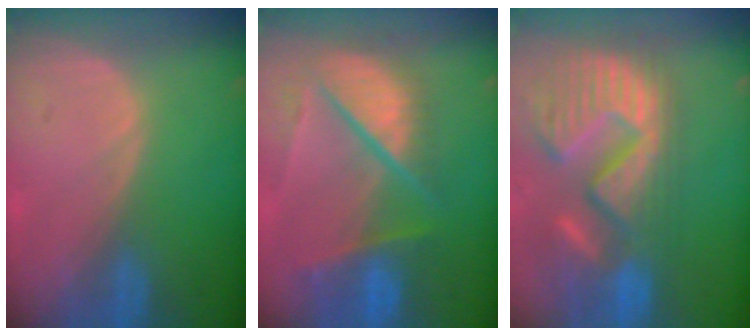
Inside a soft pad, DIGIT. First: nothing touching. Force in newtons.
{"total": 10.4, "press": 8.6, "slide": 5.7}
{"total": 15.1, "press": 12.7, "slide": 8.2}